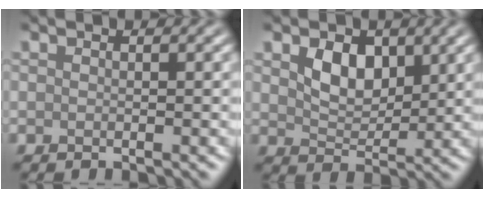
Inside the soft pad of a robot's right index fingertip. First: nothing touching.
{"total": 3.6, "force": [1.6, 2.4, 2.3], "torque": [-0.048, -0.004, 0.028]}